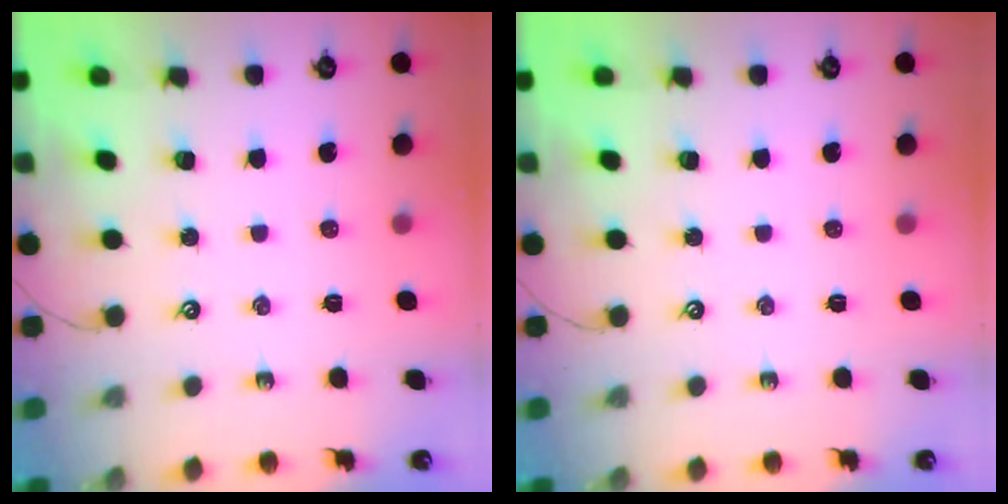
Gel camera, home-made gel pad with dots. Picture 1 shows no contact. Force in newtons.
{"total": 0.0}